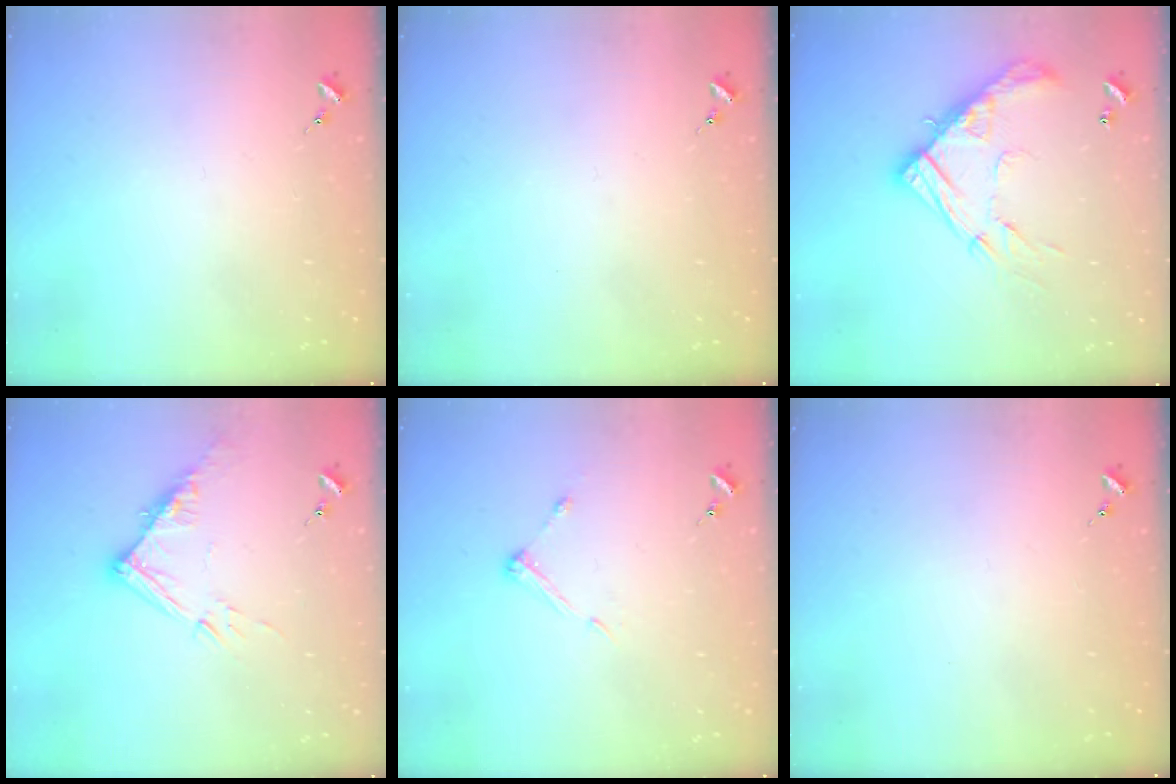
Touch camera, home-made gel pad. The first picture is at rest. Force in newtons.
{"total": 0.0}
{"total": 17.3, "press": 17.3, "slide": 1.4}
{"total": 12.1, "press": 12.1, "slide": 1.2}
{"total": 5.6, "press": 5.5, "slide": 0.7}
{"total": 0.0}